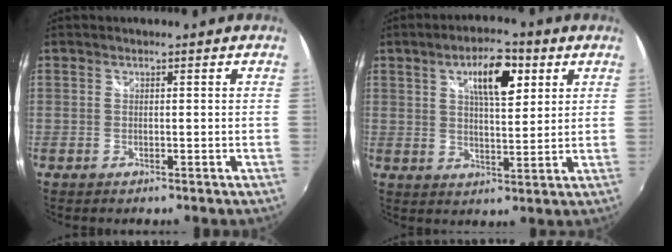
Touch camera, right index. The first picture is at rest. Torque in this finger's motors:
{"motor_torque": [0.75, 0.12, 0.21, 0.06]}